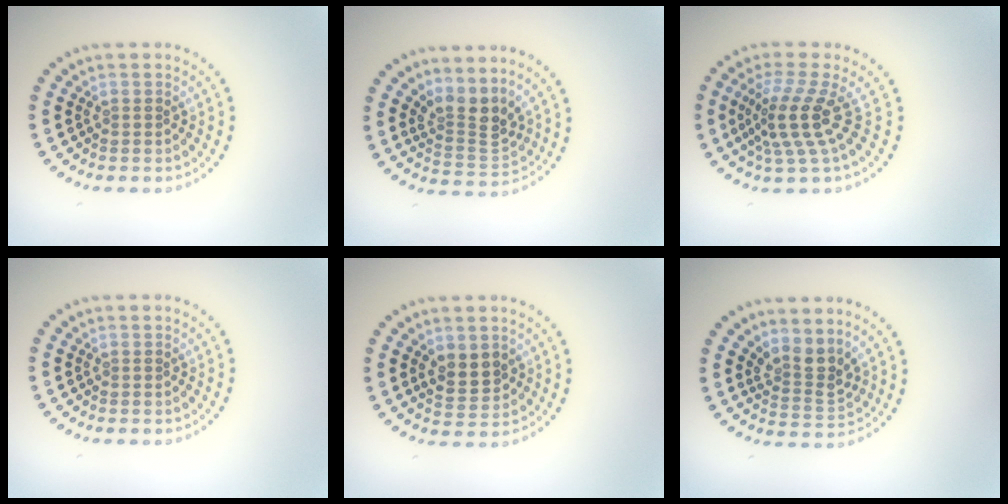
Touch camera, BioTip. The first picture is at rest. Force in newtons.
{"total": 3.3, "press": 2.3, "slide": 2.3}
{"total": 4.0, "press": 2.7, "slide": 2.9}
{"total": 0.0}
{"total": 2.7, "press": 2.6, "slide": 0.6}
{"total": 2.7, "press": 1.9, "slide": 1.9}